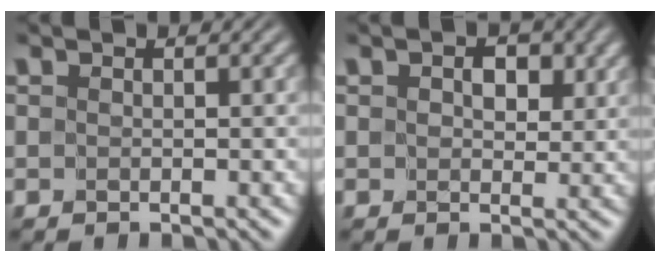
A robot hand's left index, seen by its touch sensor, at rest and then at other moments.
{"total": 2.3, "force": [0.7, 1.5, 1.6], "torque": [-0.022, -0.002, 0.009]}